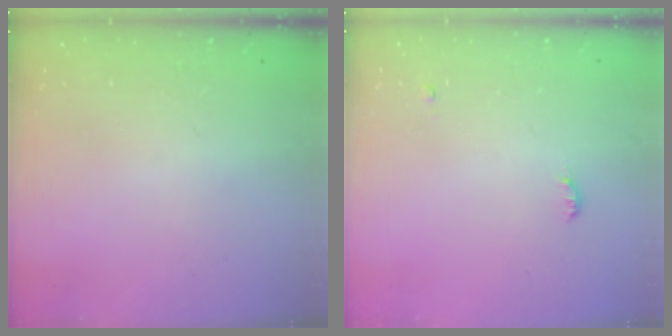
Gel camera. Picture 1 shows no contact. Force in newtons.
{"total": 7.8, "press": 4.4, "slide": 6.4}